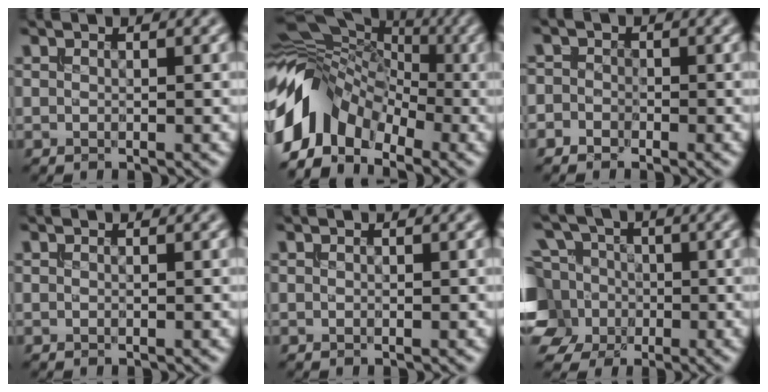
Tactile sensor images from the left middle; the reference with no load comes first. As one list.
[{"total": 8.3, "force": [-3.5, 5.9, 4.7], "torque": [-0.082, 0.016, -0.081]}, {"total": 1.6, "force": [-0.9, 1.3, 0.0], "torque": [0.019, 0.006, -0.025]}, {"total": 0.0}, {"total": 0.0}, {"total": 9.6, "force": [0.7, 8.4, 4.5], "torque": [-0.106, 0.033, -0.031]}]